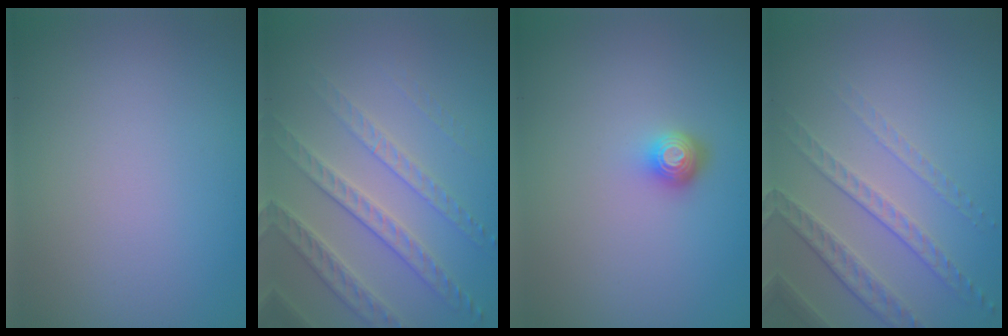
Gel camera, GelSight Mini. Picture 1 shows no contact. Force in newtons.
{"total": 4.4, "press": 3.9, "slide": 2.1}
{"total": 1.7, "press": 1.3, "slide": 1.2}
{"total": 4.6, "press": 3.1, "slide": 3.4}